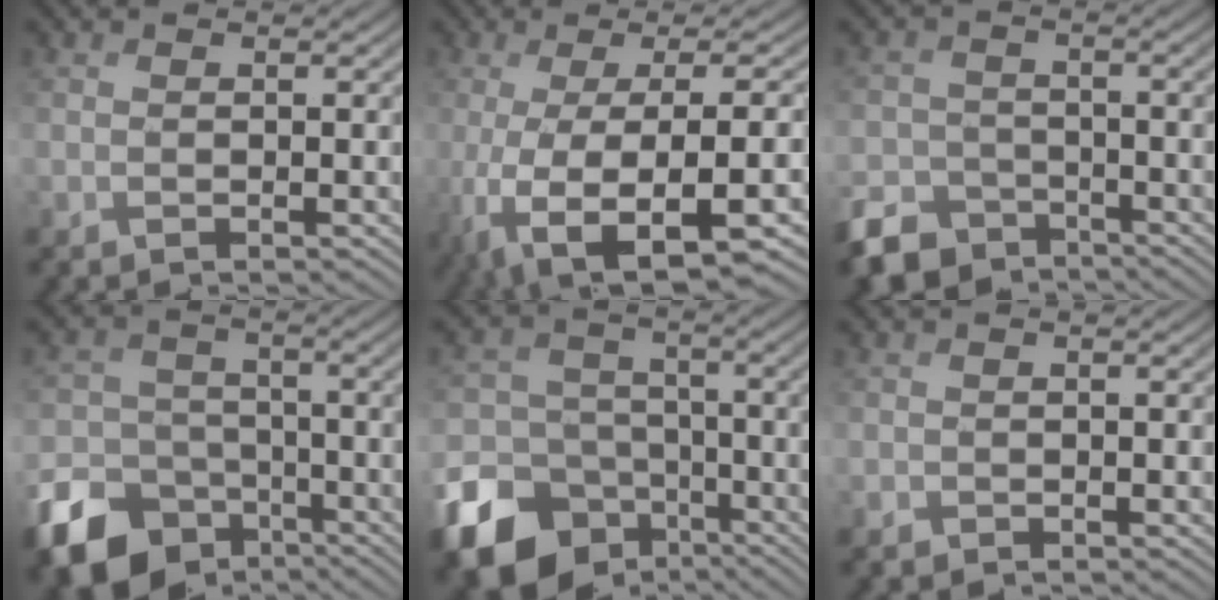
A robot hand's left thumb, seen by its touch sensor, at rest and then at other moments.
{"total": 13.9, "force": [-4.5, 4.7, 12.3], "torque": [-0.222, -0.030, -0.052]}
{"total": 6.9, "force": [-5.2, 4.1, 1.9], "torque": [-0.048, -0.017, -0.107]}
{"total": 14.1, "force": [-8.2, 10.3, 5.0], "torque": [-0.143, -0.048, -0.143]}
{"total": 18.4, "force": [-9.9, 14.3, 5.9], "torque": [-0.194, -0.073, -0.166]}
{"total": 1.0, "force": [-0.7, 0.8, -0.3], "torque": [0.005, -0.004, -0.017]}